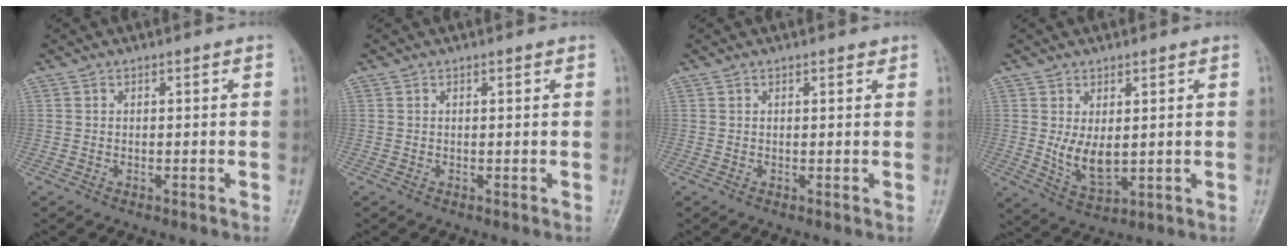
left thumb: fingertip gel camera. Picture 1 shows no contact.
{"total": 0.6, "force": [0.4, 0.2, 0.4], "torque": [-0.007, -0.002, 0.004]}
{"total": 1.2, "force": [0.9, 0.5, 0.7], "torque": [-0.007, -0.004, 0.009]}
{"total": 6.6, "force": [0.9, 3.5, 5.5], "torque": [-0.089, -0.021, 0.030]}